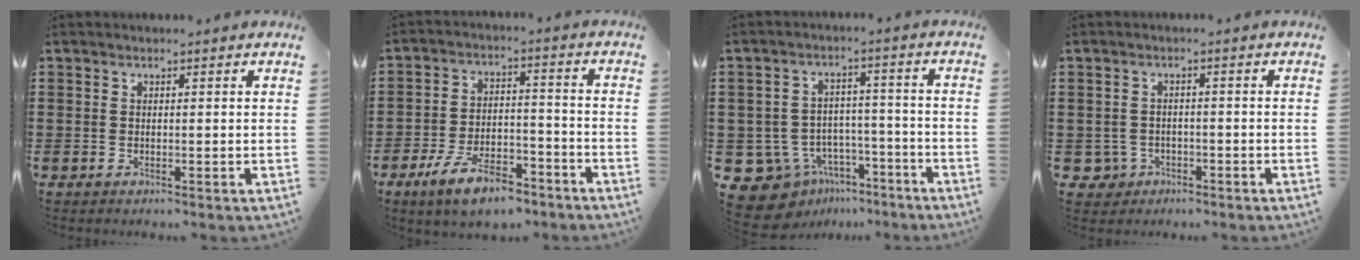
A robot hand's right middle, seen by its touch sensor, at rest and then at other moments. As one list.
[{"total": 9.1, "force": [-6.8, 2.9, 5.2], "torque": [-0.100, 0.019, -0.127]}, {"total": 9.8, "force": [-7.6, 5.6, 2.6], "torque": [-0.073, 0.035, -0.142]}, {"total": 2.4, "force": [-1.6, 1.7, 0.5], "torque": [-0.025, -0.002, -0.037]}]